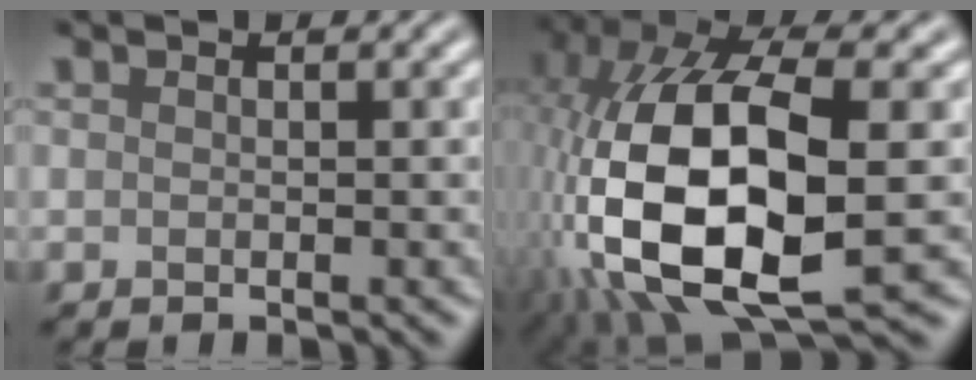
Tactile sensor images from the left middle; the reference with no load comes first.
{"total": 15.7, "force": [-1.9, 8.1, 13.3], "torque": [-0.289, -0.011, -0.027]}